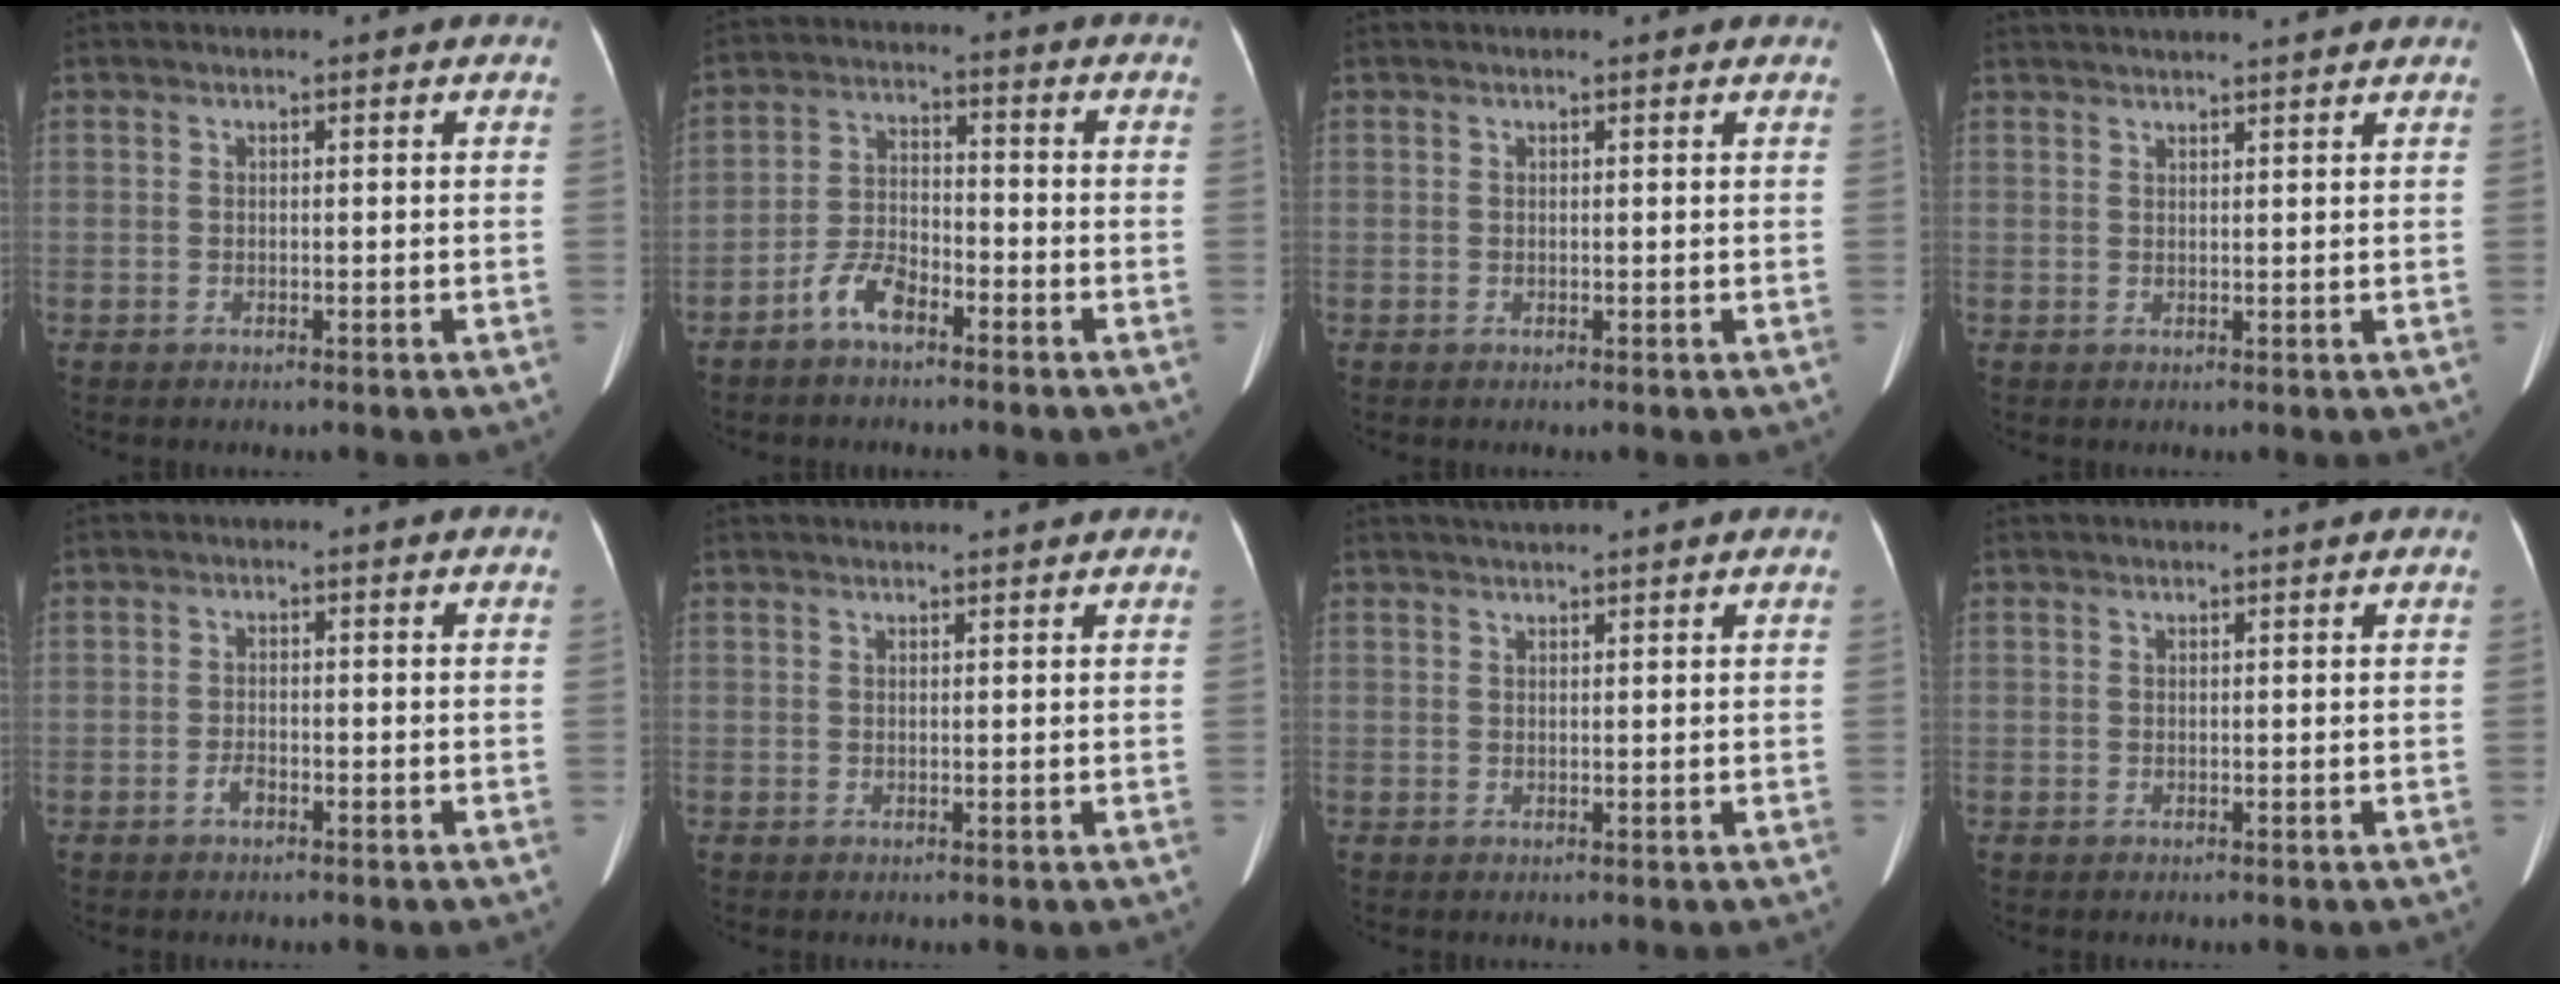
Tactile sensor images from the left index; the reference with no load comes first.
{"total": 5.7, "force": [-4.0, 2.2, 3.4], "torque": [-0.080, 0.009, -0.077]}
{"total": 1.8, "force": [1.7, 0.4, 0.6], "torque": [-0.014, 0.008, 0.009]}
{"total": 10.1, "force": [9.3, -0.1, 4.1], "torque": [-0.064, 0.030, 0.119]}
{"total": 1.5, "force": [-1.0, 0.5, 1.0], "torque": [-0.020, 0.001, -0.018]}
{"total": 4.7, "force": [4.6, 0.1, 1.2], "torque": [-0.015, 0.023, 0.052]}
{"total": 4.1, "force": [3.7, -0.3, 1.7], "torque": [-0.024, 0.028, 0.052]}
{"total": 2.5, "force": [2.4, -0.2, 0.8], "torque": [-0.011, 0.013, 0.027]}